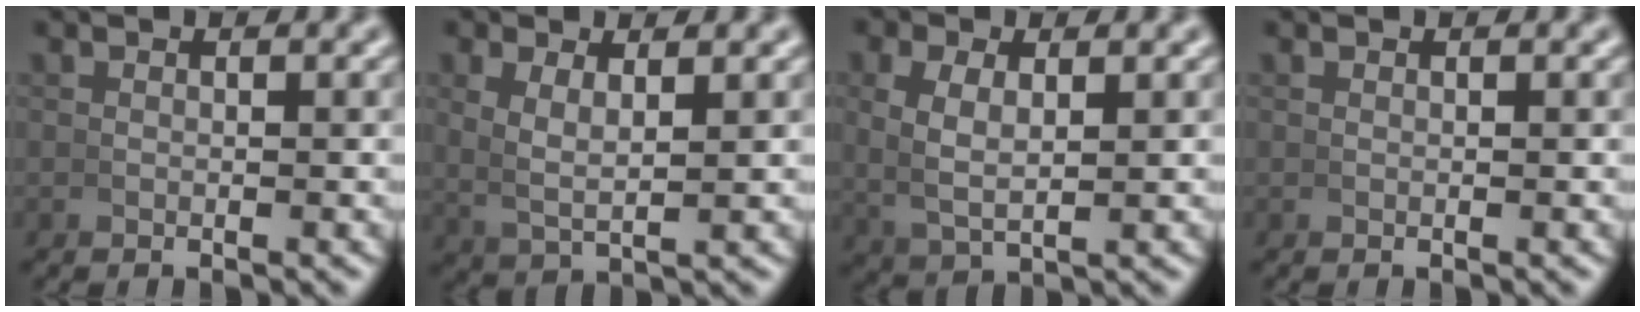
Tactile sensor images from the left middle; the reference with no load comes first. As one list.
[{"total": 3.0, "force": [1.2, 1.2, 2.5], "torque": [-0.050, -0.008, 0.032]}, {"total": 3.8, "force": [0.9, 2.0, 3.1], "torque": [-0.066, -0.005, 0.028]}, {"total": 0.0}]